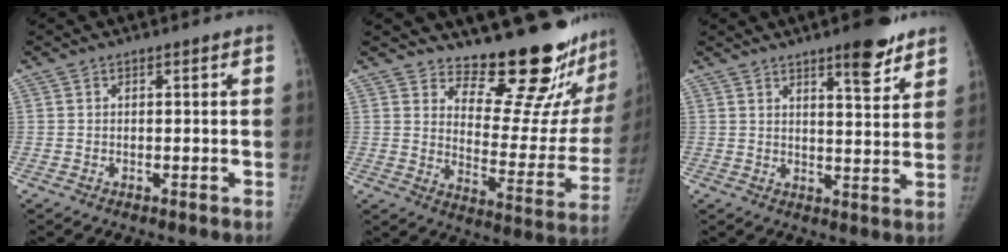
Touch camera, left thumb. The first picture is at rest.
{"total": 19.8, "force": [17.7, 5.1, 7.1], "torque": [-0.040, -0.180, 0.230]}
{"total": 7.7, "force": [5.4, 1.9, 5.2], "torque": [-0.057, -0.035, 0.076]}